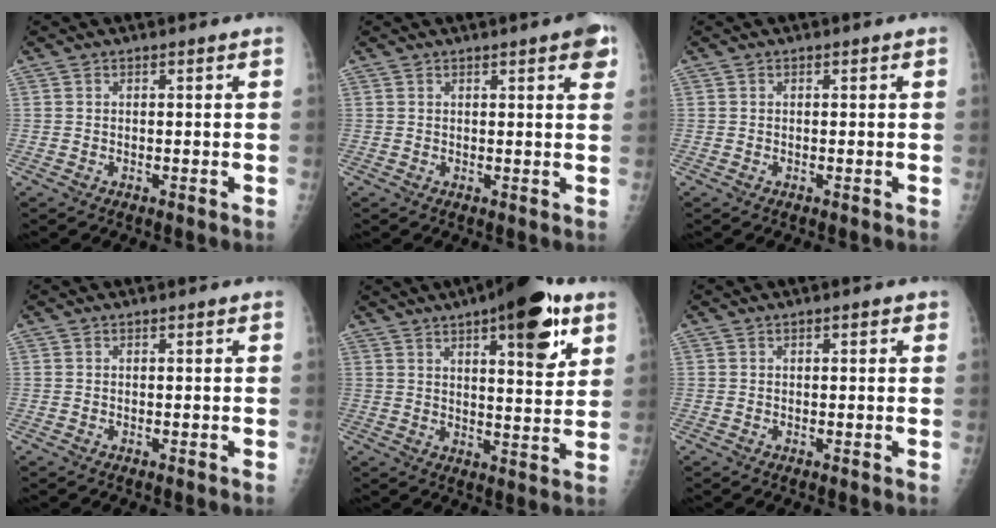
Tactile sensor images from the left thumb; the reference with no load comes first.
{"total": 4.3, "force": [2.2, 0.9, 3.6], "torque": [-0.033, -0.004, 0.021]}
{"total": 0.0}
{"total": 0.0}
{"total": 15.7, "force": [8.3, 4.9, 12.4], "torque": [-0.144, -0.030, 0.114]}
{"total": 1.3, "force": [0.6, 0.6, 1.0], "torque": [-0.010, 0.001, 0.006]}